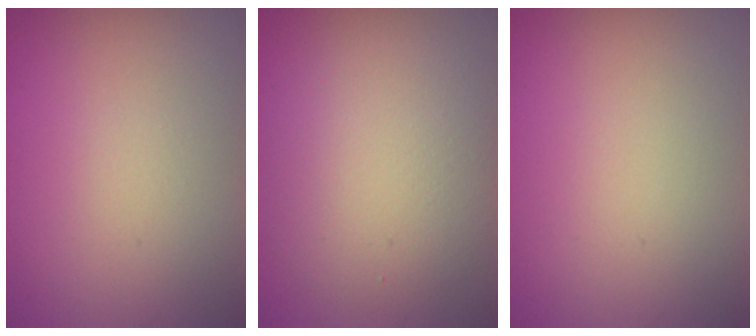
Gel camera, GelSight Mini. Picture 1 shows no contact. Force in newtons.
{"total": 5.7, "press": 5.7, "slide": 0.6}
{"total": 0.0}